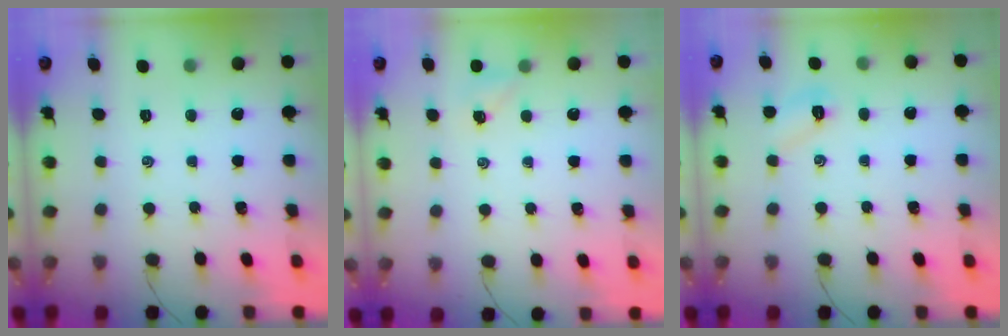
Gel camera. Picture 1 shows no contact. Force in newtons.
{"total": 3.8, "press": 3.6, "slide": 1.0}
{"total": 4.0, "press": 3.9, "slide": 1.0}